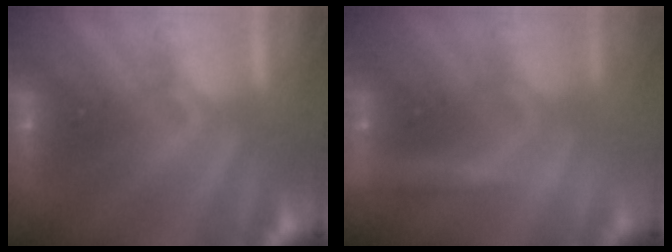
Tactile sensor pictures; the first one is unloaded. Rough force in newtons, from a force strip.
{"total": 2.1}